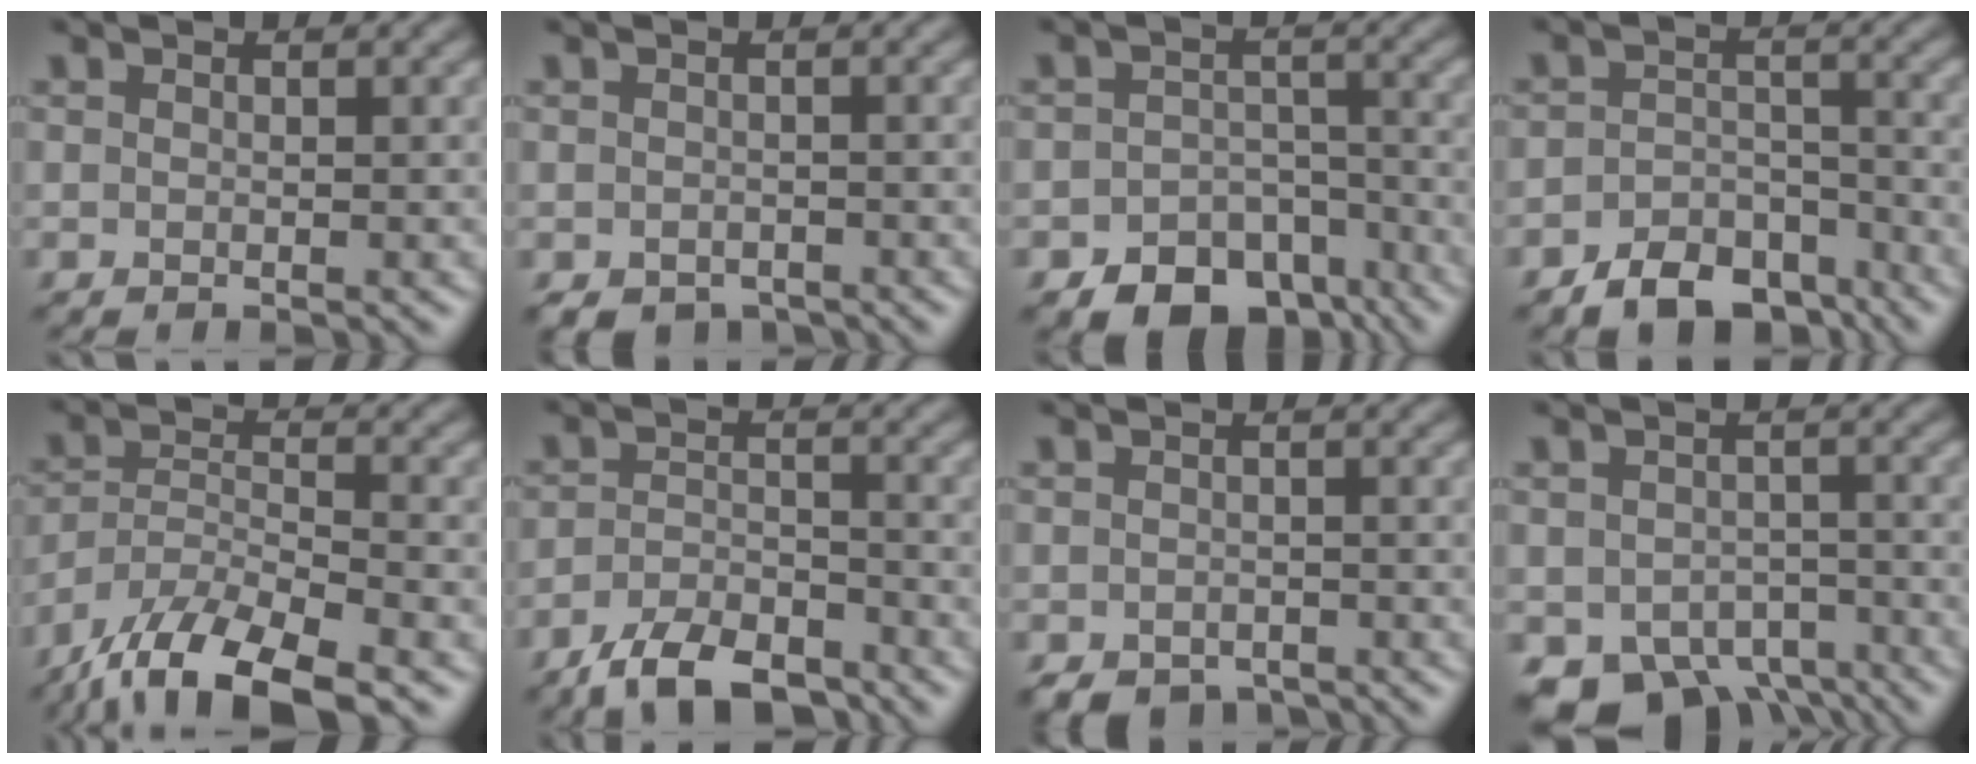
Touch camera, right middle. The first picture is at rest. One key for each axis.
{"total": 1.4, "fx": -1.0, "fy": 0.9, "fz": 0.4, "tx": -0.010, "ty": -0.008, "tz": -0.013}
{"total": 7.6, "fx": -5.5, "fy": 4.3, "fz": 2.9, "tx": -0.036, "ty": -0.015, "tz": -0.086}
{"total": 5.6, "fx": -4.4, "fy": 2.7, "fz": 2.2, "tx": -0.034, "ty": -0.002, "tz": -0.076}
{"total": 10.3, "fx": -8.2, "fy": 2.9, "fz": 5.6, "tx": -0.108, "ty": -0.009, "tz": -0.155}
{"total": 6.0, "fx": -4.9, "fy": 2.1, "fz": 2.8, "tx": -0.048, "ty": -0.002, "tz": -0.092}
{"total": 2.0, "fx": -1.4, "fy": 1.2, "fz": 0.6, "tx": -0.010, "ty": -0.008, "tz": -0.021}
{"total": 6.8, "fx": -4.3, "fy": 4.1, "fz": 3.1, "tx": -0.051, "ty": -0.023, "tz": -0.064}